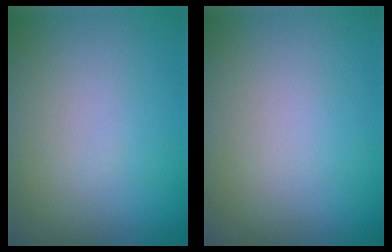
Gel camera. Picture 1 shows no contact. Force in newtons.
{"total": 0.0}